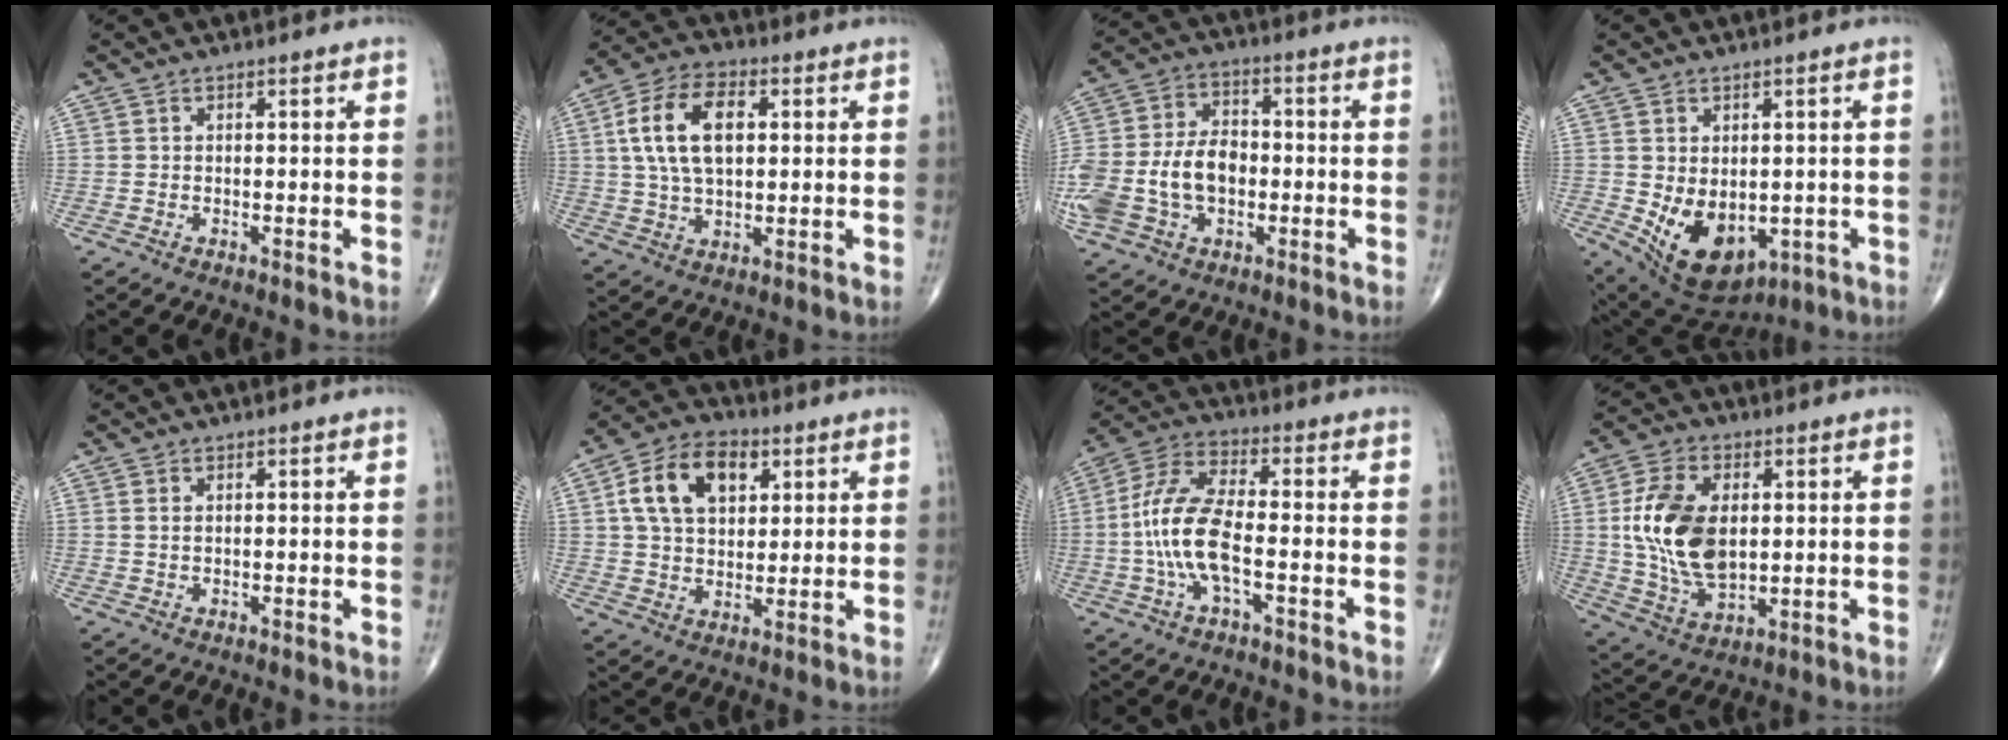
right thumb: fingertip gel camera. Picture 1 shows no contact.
{"total": 13.4, "force": [2.7, 7.6, 10.7], "torque": [-0.192, 0.010, 0.046]}
{"total": 18.3, "force": [-2.9, 12.8, 12.8], "torque": [-0.280, 0.023, -0.044]}
{"total": 12.5, "force": [-2.2, 8.3, 9.1], "torque": [-0.129, -0.012, -0.004]}
{"total": 1.1, "force": [0.4, 0.6, 0.8], "torque": [-0.017, 0.000, 0.011]}
{"total": 14.2, "force": [4.2, 9.4, 9.9], "torque": [-0.151, 0.010, 0.069]}
{"total": 12.3, "force": [-2.3, 4.7, 11.1], "torque": [-0.244, 0.033, -0.048]}
{"total": 16.2, "force": [1.8, 9.8, 12.8], "torque": [-0.232, -0.011, 0.039]}